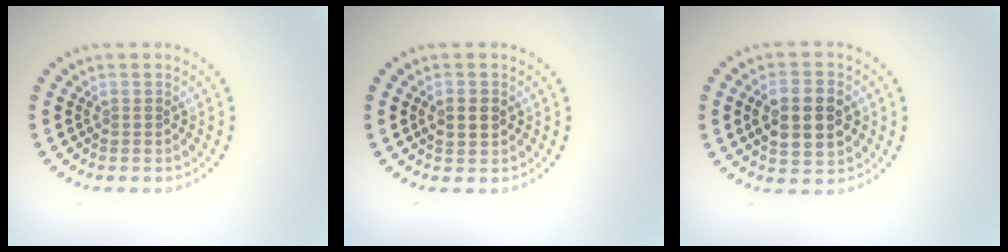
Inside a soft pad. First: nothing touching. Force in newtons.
{"total": 1.8, "press": 1.8, "slide": 0.2}
{"total": 5.5, "press": 5.5, "slide": 0.3}